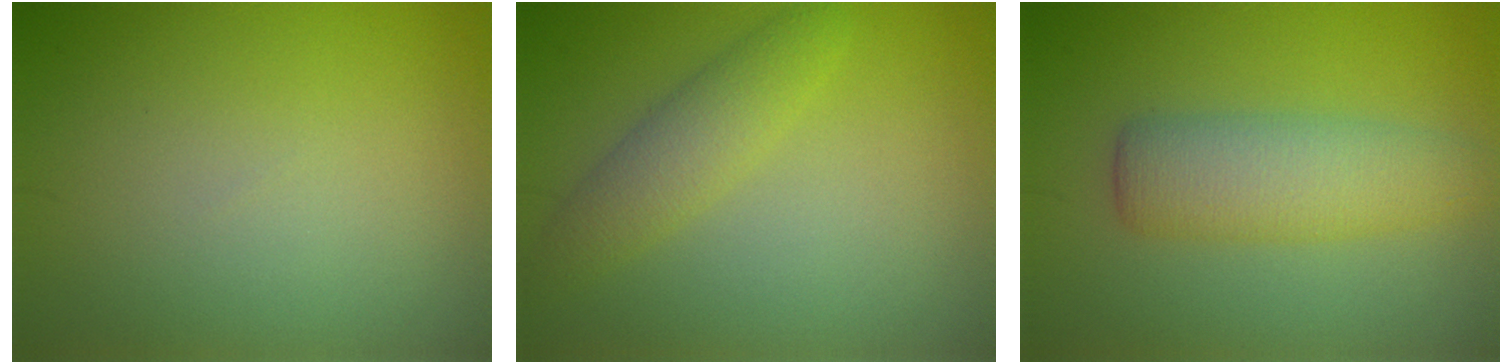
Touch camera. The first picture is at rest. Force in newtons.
{"total": 2.8, "press": 2.8, "slide": 0.1}
{"total": 4.6, "press": 4.6, "slide": 0.1}